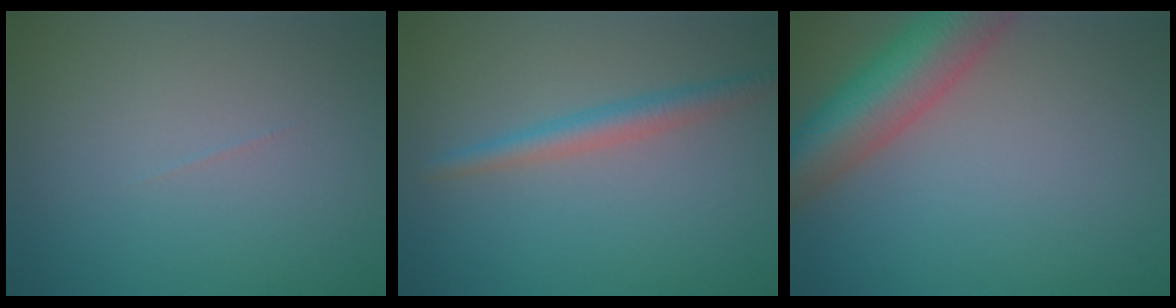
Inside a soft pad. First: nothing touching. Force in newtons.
{"total": 2.5, "press": 2.5, "slide": 0.0}
{"total": 8.0, "press": 8.0, "slide": 0.5}